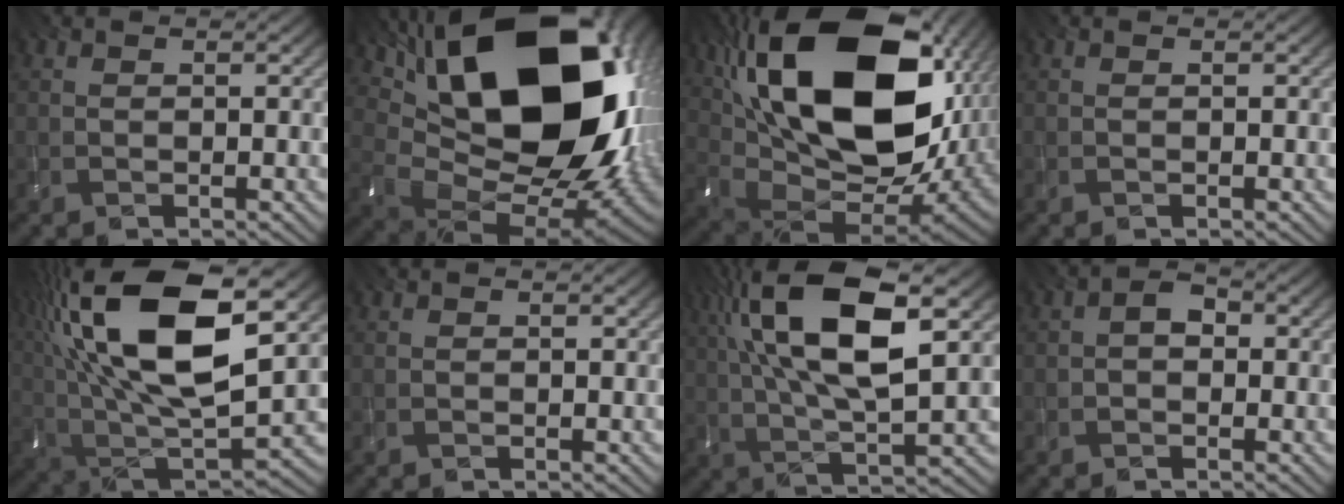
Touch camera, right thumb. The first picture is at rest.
{"total": 21.3, "force": [6.3, 13.2, 15.5], "torque": [-0.295, -0.016, 0.143]}
{"total": 20.6, "force": [6.3, 11.5, 15.9], "torque": [-0.338, 0.004, 0.126]}
{"total": 0.0}
{"total": 19.9, "force": [7.0, 8.3, 16.6], "torque": [-0.347, 0.042, 0.116]}
{"total": 0.0}
{"total": 15.1, "force": [4.6, 5.0, 13.4], "torque": [-0.279, 0.023, 0.079]}
{"total": 2.0, "force": [-0.9, 1.3, 1.2], "torque": [-0.018, 0.004, -0.020]}